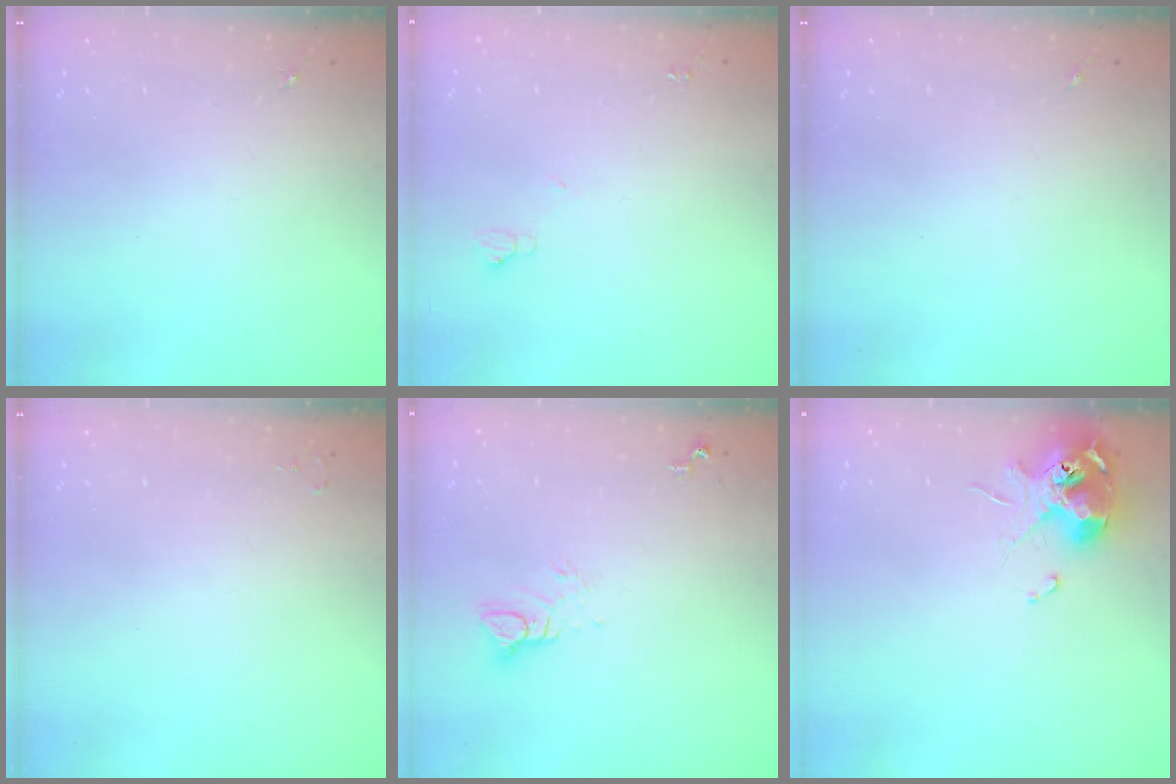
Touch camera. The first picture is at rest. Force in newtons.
{"total": 4.9, "press": 4.8, "slide": 0.7}
{"total": 0.0}
{"total": 2.0, "press": 2.0, "slide": 0.3}
{"total": 5.6, "press": 5.6, "slide": 0.0}
{"total": 11.6, "press": 11.5, "slide": 1.5}